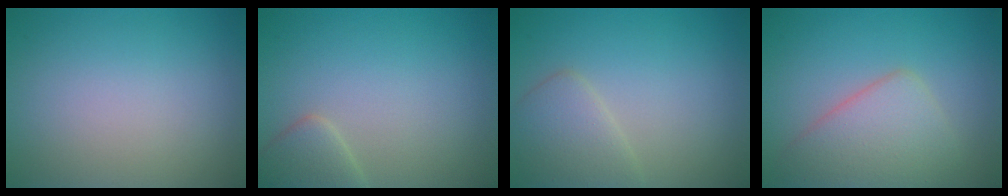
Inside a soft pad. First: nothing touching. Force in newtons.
{"total": 2.3, "press": 2.3, "slide": 0.2}
{"total": 2.9, "press": 2.9, "slide": 0.1}
{"total": 4.9, "press": 4.9, "slide": 0.2}